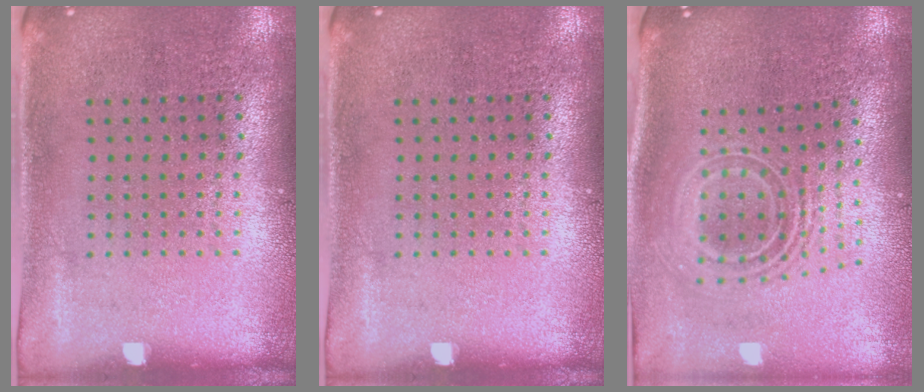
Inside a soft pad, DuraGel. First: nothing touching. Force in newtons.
{"total": 0.0}
{"total": 2.3, "press": 1.7, "slide": 1.6}